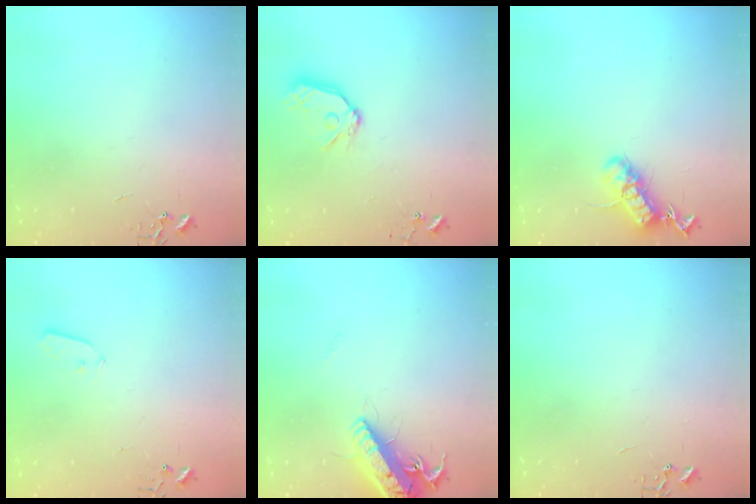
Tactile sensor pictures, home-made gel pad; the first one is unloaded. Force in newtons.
{"total": 12.1, "press": 12.0, "slide": 1.3}
{"total": 13.8, "press": 13.8, "slide": 0.7}
{"total": 3.8, "press": 3.8, "slide": 0.1}
{"total": 16.5, "press": 16.2, "slide": 3.1}
{"total": 0.0}